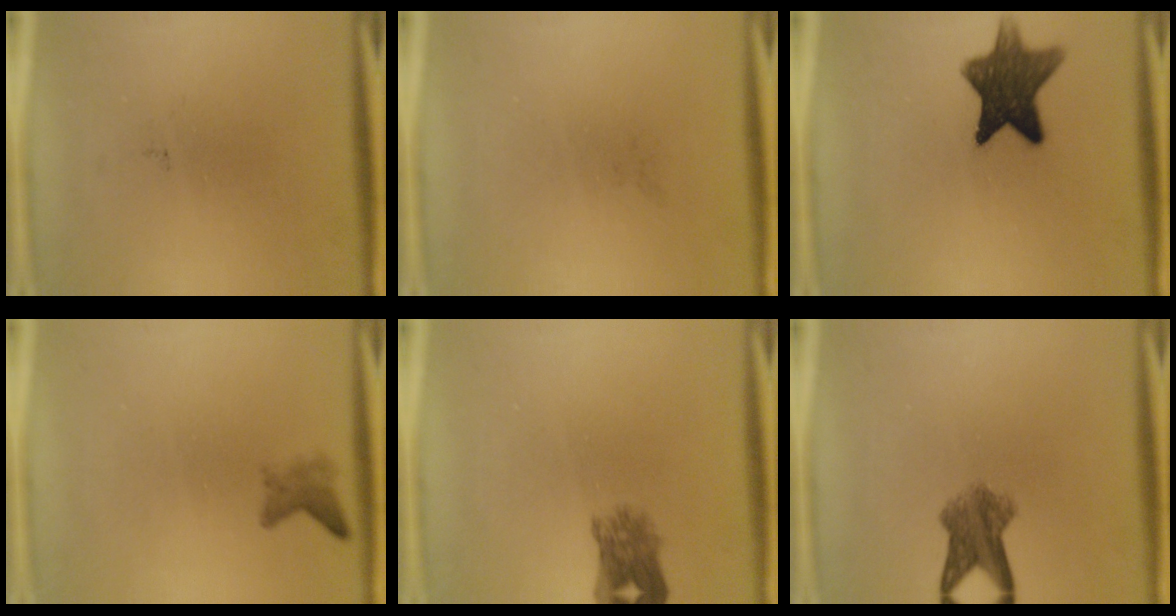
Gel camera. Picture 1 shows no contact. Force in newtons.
{"total": 0.0}
{"total": 10.7}
{"total": 1.7}
{"total": 3.8}
{"total": 5.4}